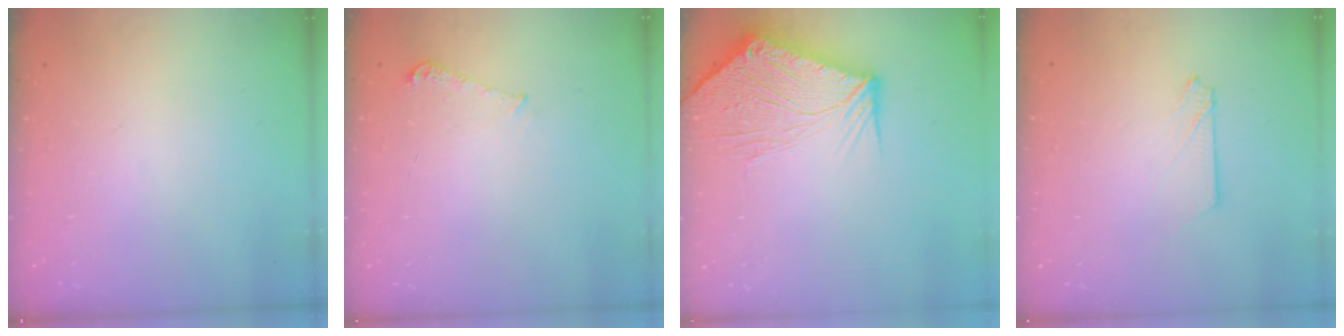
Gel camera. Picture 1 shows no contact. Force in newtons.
{"total": 5.3, "press": 5.2, "slide": 0.5}
{"total": 15.8, "press": 15.7, "slide": 2.1}
{"total": 2.6, "press": 2.6, "slide": 0.3}